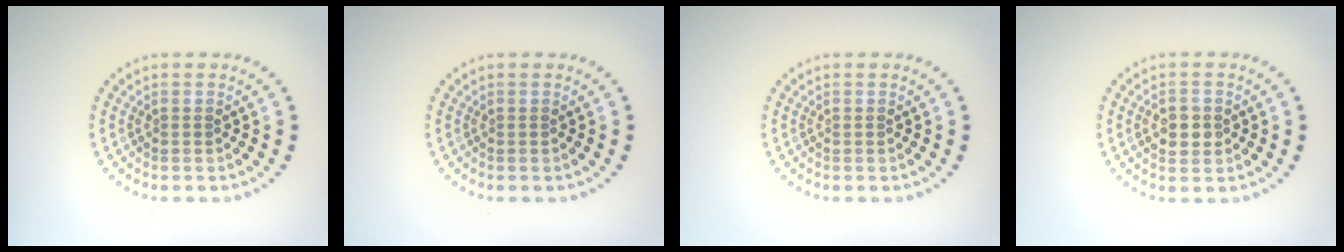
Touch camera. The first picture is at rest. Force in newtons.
{"total": 0.0}
{"total": 0.0}
{"total": 2.8, "press": 2.8, "slide": 0.2}